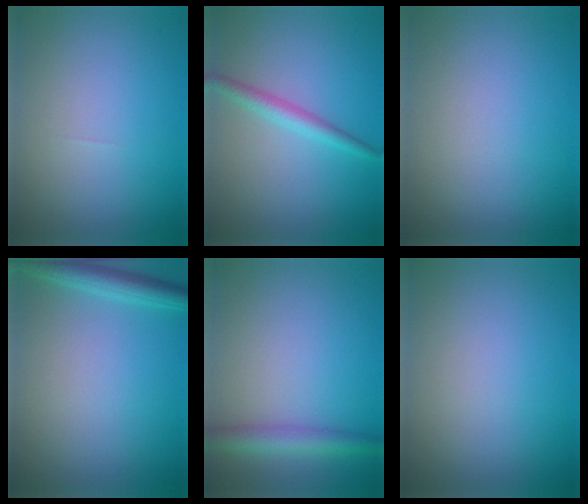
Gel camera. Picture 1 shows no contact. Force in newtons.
{"total": 2.1, "press": 2.1, "slide": 0.1}
{"total": 0.0}
{"total": 3.0, "press": 3.0, "slide": 0.2}
{"total": 3.1, "press": 3.1, "slide": 0.1}
{"total": 0.0}